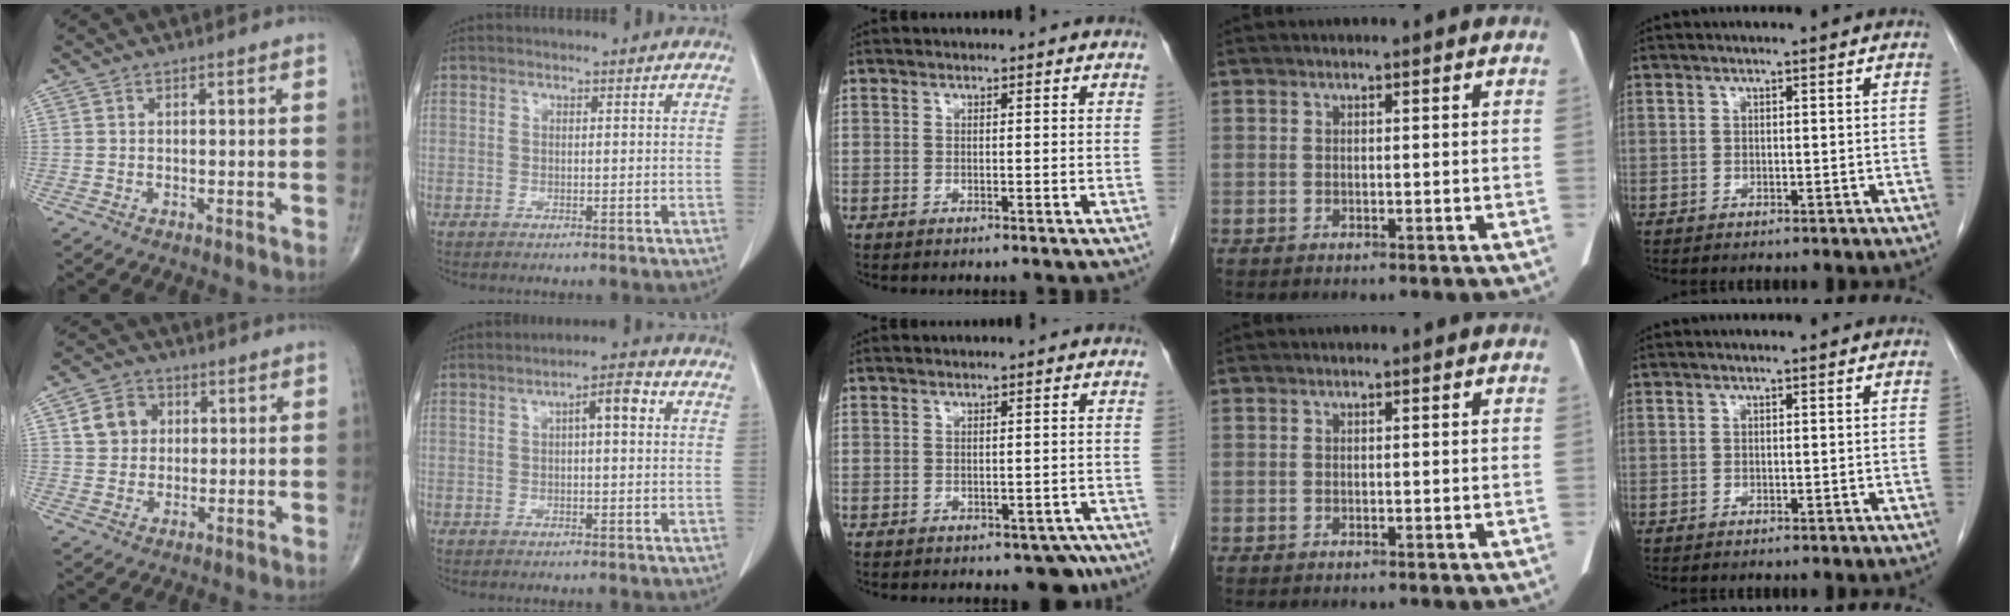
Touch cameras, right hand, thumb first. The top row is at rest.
{"thumb": {"total": 6.6, "force": [1.6, 5.7, 2.8], "torque": [-0.024, 0.000, 0.024]}, "index": {"total": 4.5, "force": [1.0, 1.0, 4.2], "torque": [-0.067, 0.016, 0.012]}, "middle": {"total": 3.5, "force": [-2.3, 2.1, 1.6], "torque": [-0.002, 0.005, -0.024]}}